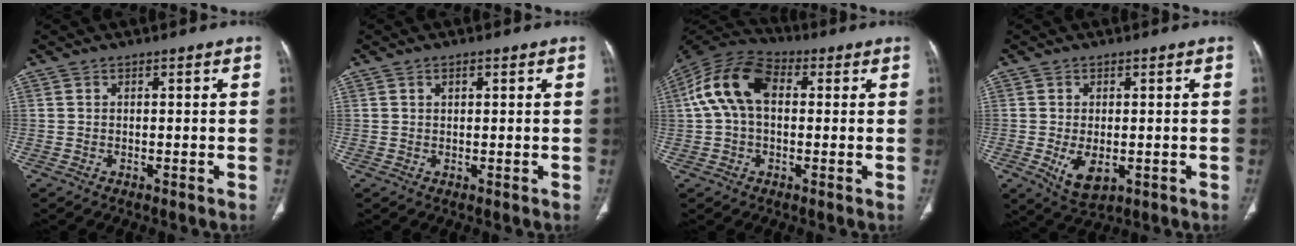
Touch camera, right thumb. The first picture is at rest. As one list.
[{"total": 1.2, "force": [0.6, 0.7, 0.9], "torque": [-0.012, 0.001, 0.010]}, {"total": 13.1, "force": [1.9, 8.3, 9.9], "torque": [-0.193, 0.037, 0.025]}, {"total": 5.9, "force": [-1.2, 3.2, 4.8], "torque": [-0.083, -0.010, -0.010]}]